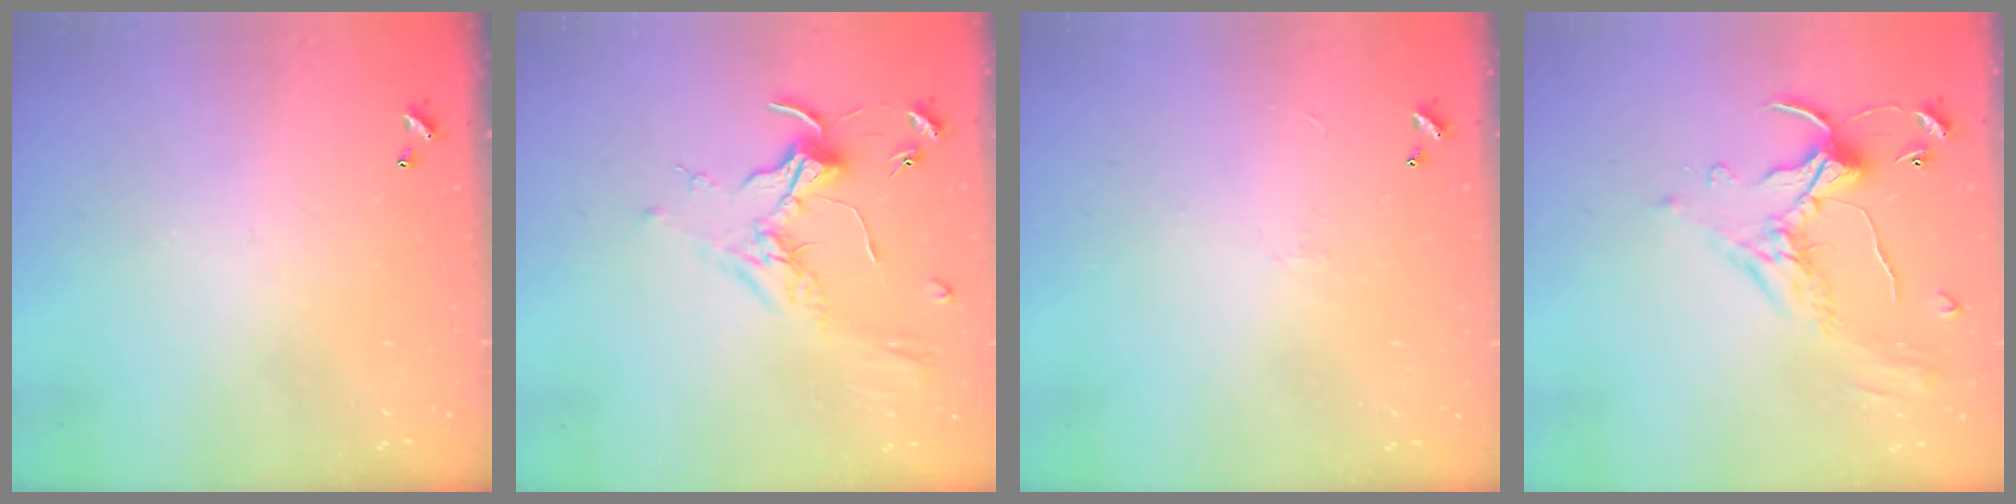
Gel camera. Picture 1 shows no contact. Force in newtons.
{"total": 1.8, "press": 1.6, "slide": 0.7}
{"total": 0.7, "press": 0.3, "slide": 0.7}
{"total": 1.1, "press": 0.4, "slide": 1.0}